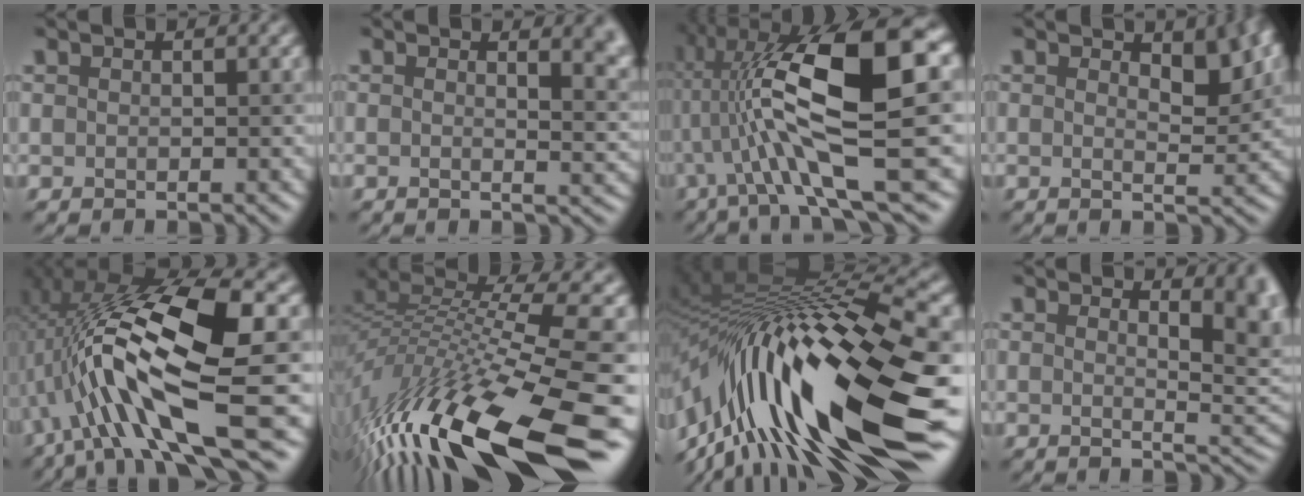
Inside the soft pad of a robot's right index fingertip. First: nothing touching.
{"total": 6.5, "force": [2.2, 3.1, 5.3], "torque": [-0.008, 0.012, 0.009]}
{"total": 15.1, "force": [1.1, 3.5, 14.6], "torque": [-0.253, 0.010, 0.022]}
{"total": 3.4, "force": [1.4, 0.9, 3.0], "torque": [-0.040, -0.002, 0.018]}
{"total": 12.6, "force": [-0.8, 3.4, 12.1], "torque": [-0.220, 0.012, -0.016]}
{"total": 16.3, "force": [-6.7, 3.5, 14.4], "torque": [-0.283, 0.027, -0.119]}
{"total": 17.6, "force": [-4.1, 4.5, 16.5], "torque": [-0.285, 0.021, -0.077]}
{"total": 7.6, "force": [1.9, 3.3, 6.6], "torque": [-0.023, 0.006, 0.017]}